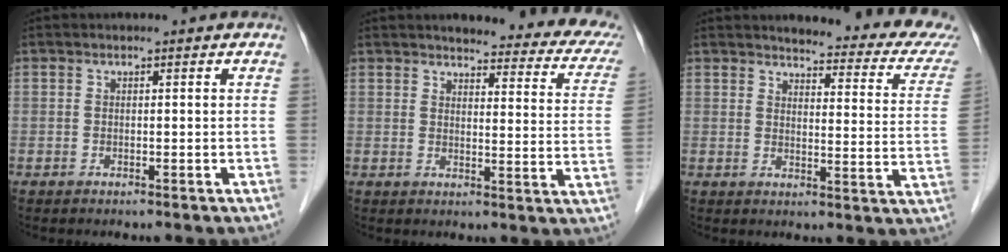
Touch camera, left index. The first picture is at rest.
{"total": 17.4, "force": [15.2, 3.8, 7.6], "torque": [-0.060, -0.031, 0.148]}
{"total": 17.8, "force": [16.5, 2.2, 6.1], "torque": [-0.055, -0.070, 0.165]}